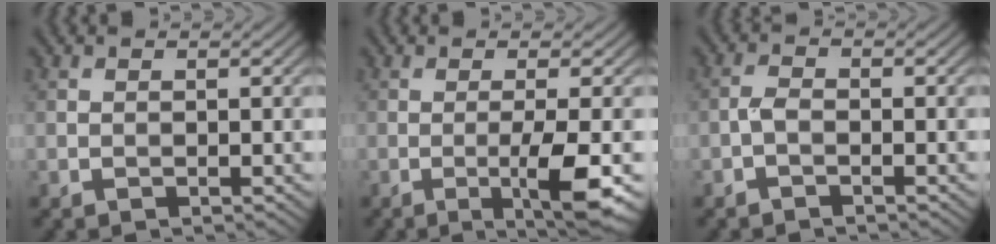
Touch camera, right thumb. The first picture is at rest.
{"total": 5.7, "force": [-1.6, 0.6, 5.5], "torque": [-0.094, 0.005, -0.030]}
{"total": 1.6, "force": [-0.9, 0.6, 1.2], "torque": [-0.027, 0.004, -0.024]}